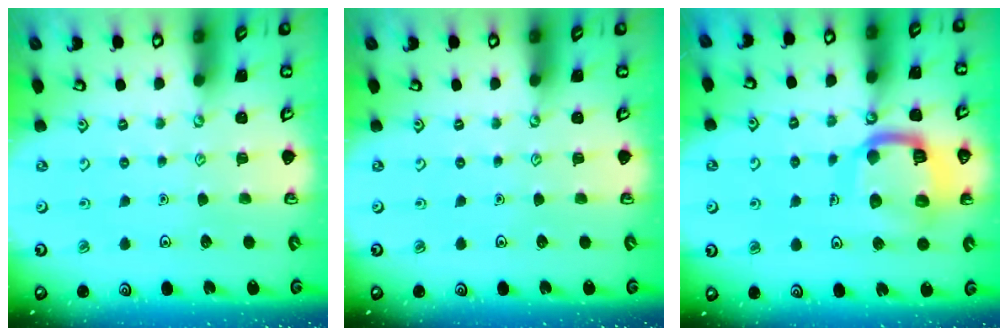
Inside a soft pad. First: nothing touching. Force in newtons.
{"total": 0.0}
{"total": 15.1, "press": 15.0, "slide": 1.2}